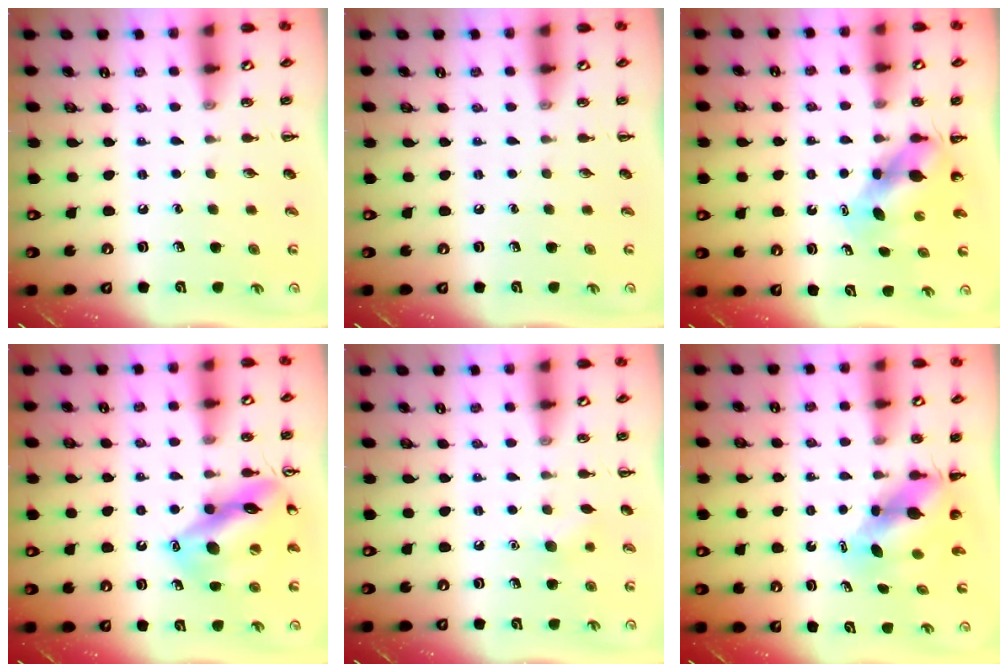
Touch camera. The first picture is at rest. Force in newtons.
{"total": 0.0}
{"total": 6.0, "press": 5.9, "slide": 1.0}
{"total": 16.0, "press": 15.9, "slide": 2.1}
{"total": 5.8, "press": 5.6, "slide": 1.8}
{"total": 5.6, "press": 5.5, "slide": 1.1}